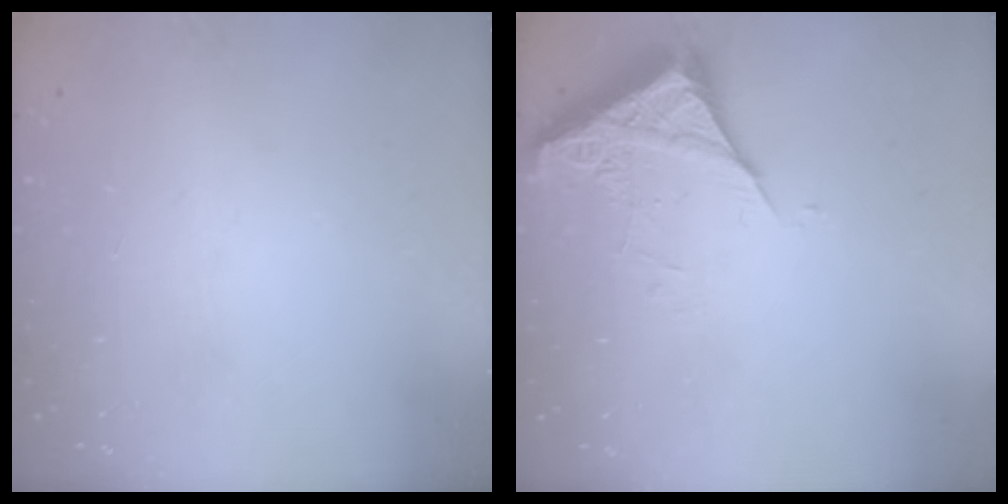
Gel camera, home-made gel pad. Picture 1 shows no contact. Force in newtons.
{"total": 5.4, "press": 5.3, "slide": 0.6}